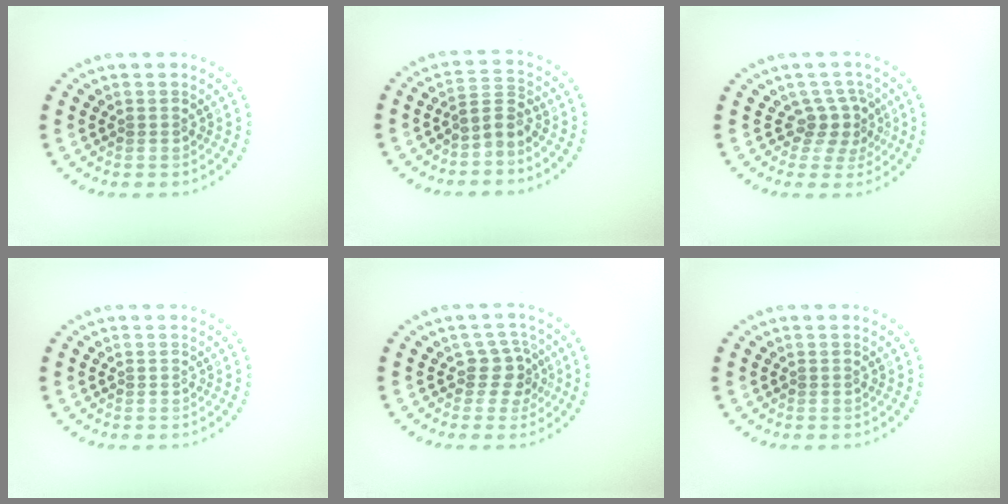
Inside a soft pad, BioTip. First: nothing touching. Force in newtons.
{"total": 2.3, "press": 1.5, "slide": 1.7}
{"total": 2.7, "press": 1.9, "slide": 2.0}
{"total": 0.0}
{"total": 2.5, "press": 1.9, "slide": 1.6}
{"total": 0.0}